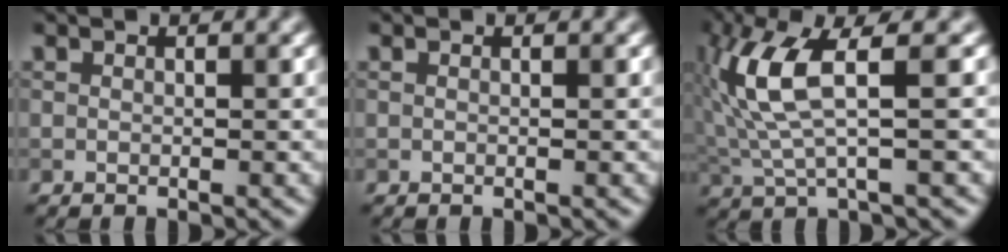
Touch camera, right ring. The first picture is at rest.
{"total": 0.0}
{"total": 6.5, "force": [1.3, 1.5, 6.1], "torque": [-0.144, 0.004, 0.030]}